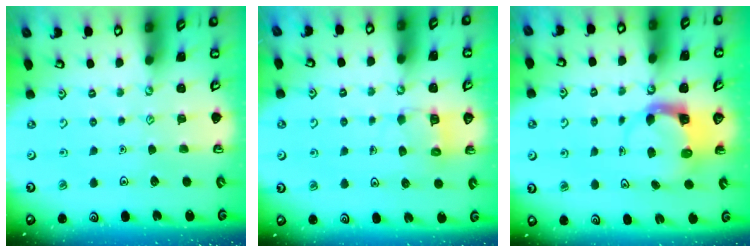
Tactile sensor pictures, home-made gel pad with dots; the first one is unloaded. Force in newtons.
{"total": 6.3, "press": 6.3, "slide": 0.6}
{"total": 3.6, "press": 3.6, "slide": 0.5}